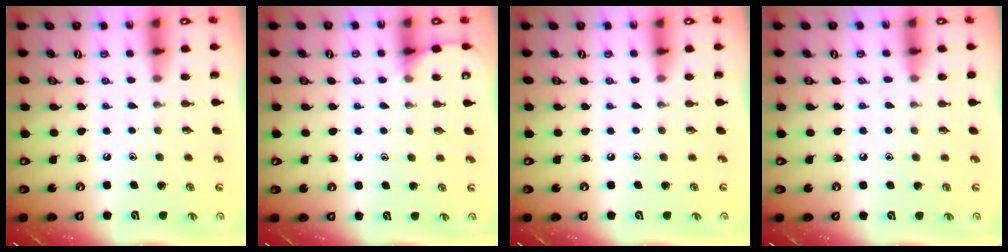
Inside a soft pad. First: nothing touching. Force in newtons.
{"total": 5.0, "press": 5.0, "slide": 0.7}
{"total": 0.0}
{"total": 5.4, "press": 5.3, "slide": 0.8}